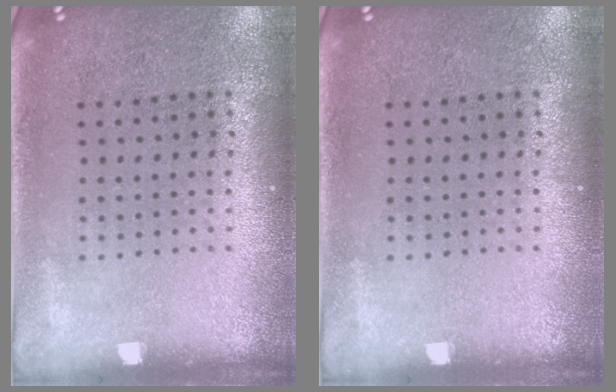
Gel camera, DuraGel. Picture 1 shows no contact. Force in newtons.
{"total": 0.0}